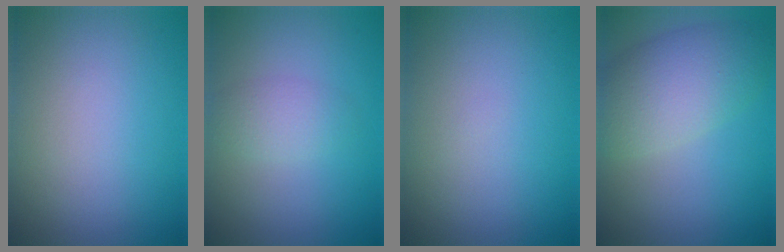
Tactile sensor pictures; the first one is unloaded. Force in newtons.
{"total": 2.0, "press": 2.0, "slide": 0.0}
{"total": 0.0}
{"total": 6.1, "press": 6.1, "slide": 0.1}